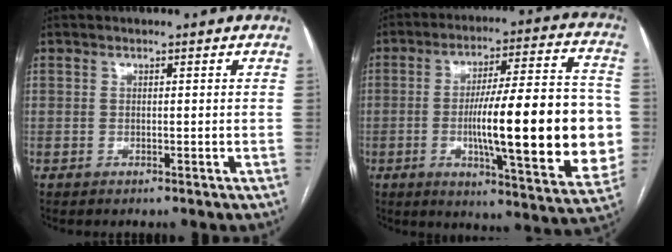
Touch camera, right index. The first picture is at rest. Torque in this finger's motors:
{"motor_torque": [1.20, -0.49, 0.77, 0.19]}